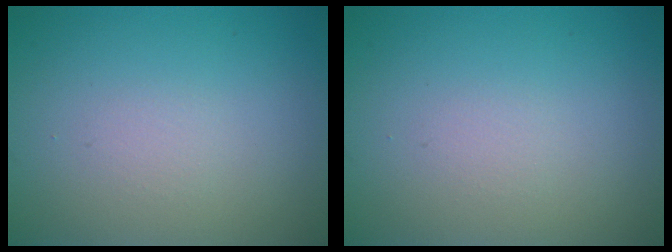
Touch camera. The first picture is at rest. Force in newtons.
{"total": 0.6, "press": 0.6, "slide": 0.0}